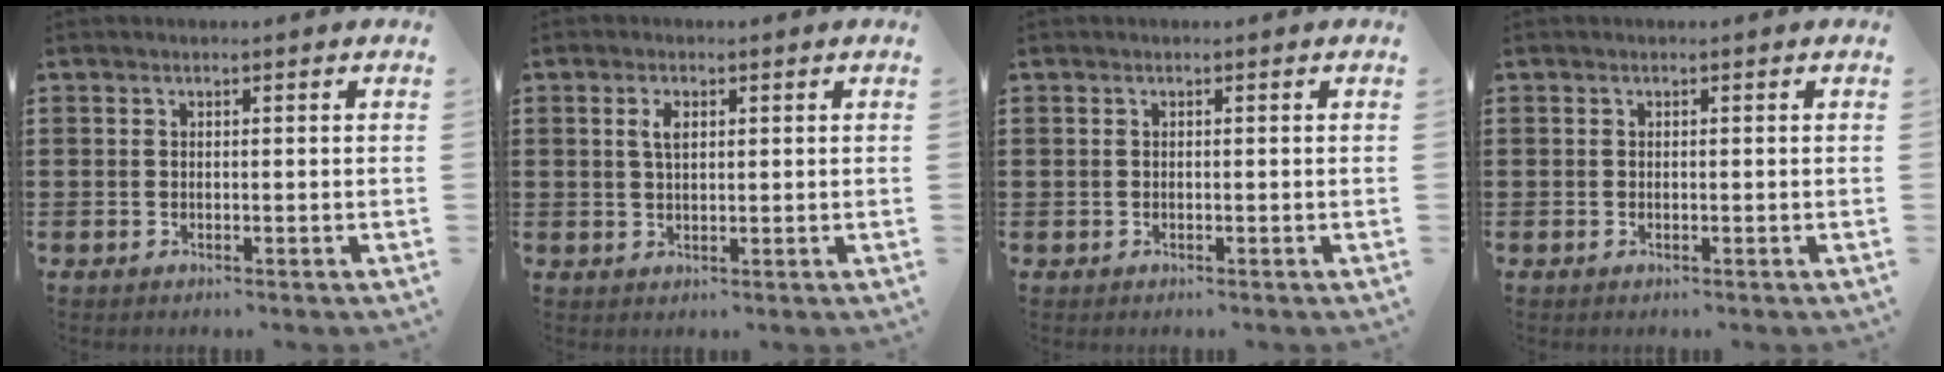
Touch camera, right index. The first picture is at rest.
{"total": 2.6, "force": [0.7, 1.2, 2.2], "torque": [-0.047, 0.007, 0.011]}
{"total": 0.0}
{"total": 0.0}